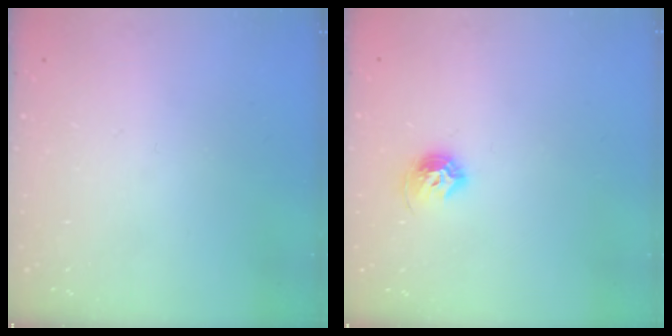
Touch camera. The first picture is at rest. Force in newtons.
{"total": 8.4, "press": 8.3, "slide": 0.9}